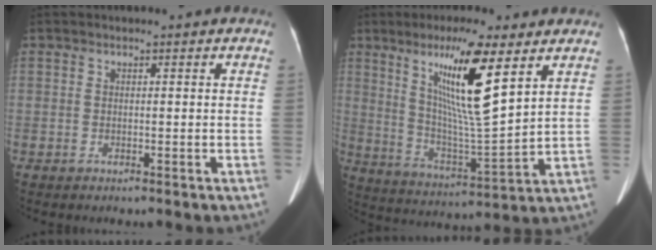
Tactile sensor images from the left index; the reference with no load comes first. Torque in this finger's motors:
{"motor_torque": [1.68, -0.46, 1.05, 0.21]}